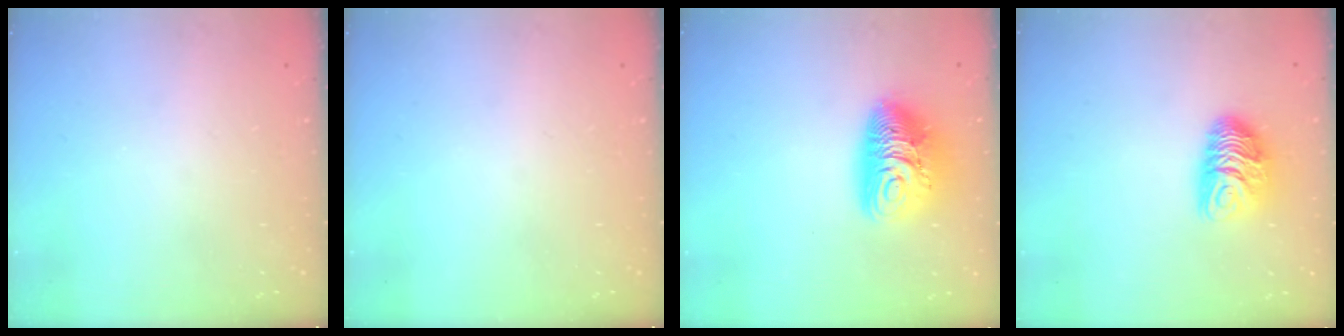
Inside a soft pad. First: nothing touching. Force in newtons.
{"total": 0.0}
{"total": 11.3, "press": 11.3, "slide": 0.8}
{"total": 9.1, "press": 9.1, "slide": 0.2}